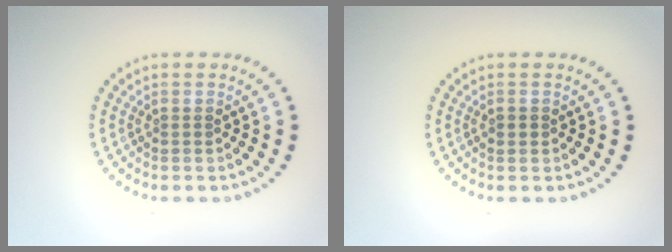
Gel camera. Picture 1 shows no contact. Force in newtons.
{"total": 0.8, "press": 0.8, "slide": 0.1}